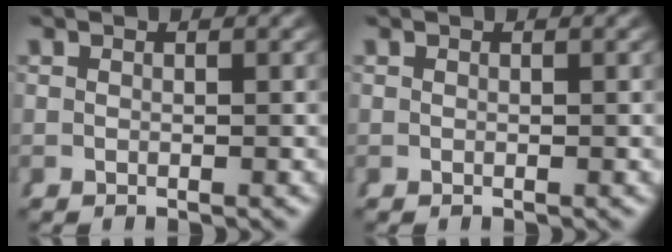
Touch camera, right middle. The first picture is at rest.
{"total": 0.0}